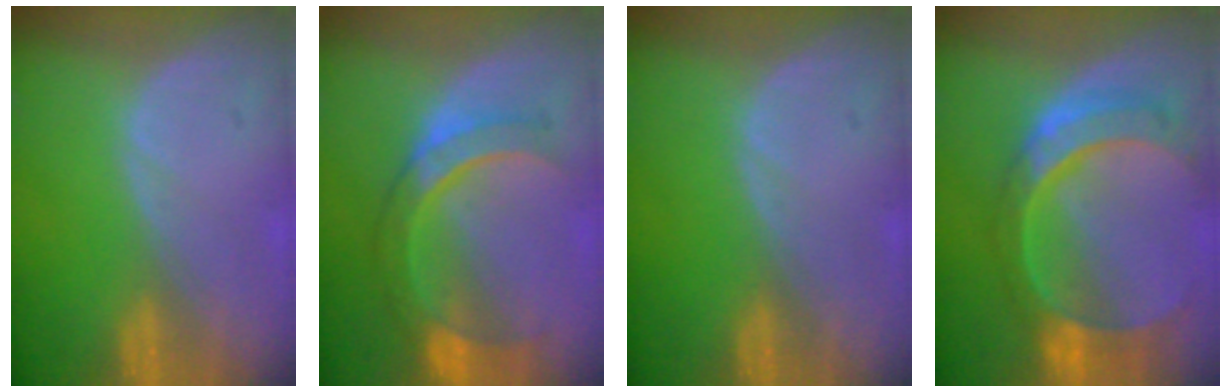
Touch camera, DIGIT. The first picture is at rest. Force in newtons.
{"total": 8.8, "press": 8.0, "slide": 3.7}
{"total": 0.0}
{"total": 11.1, "press": 9.2, "slide": 6.1}